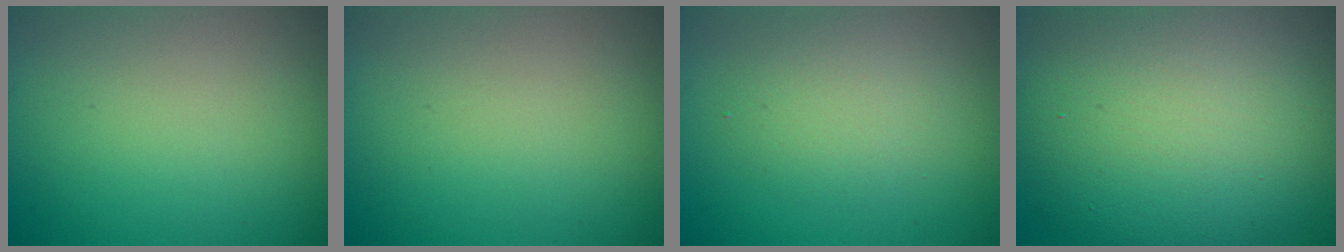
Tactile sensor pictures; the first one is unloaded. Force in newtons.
{"total": 0.0}
{"total": 2.8, "press": 2.8, "slide": 0.2}
{"total": 13.0, "press": 13.0, "slide": 0.6}